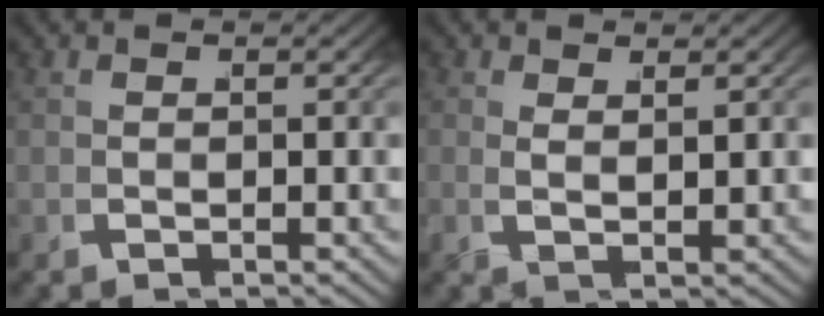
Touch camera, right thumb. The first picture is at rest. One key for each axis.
{"total": 1.1, "fx": 0.8, "fy": -0.6, "fz": 0.4, "tx": -0.005, "ty": 0.009, "tz": 0.015}